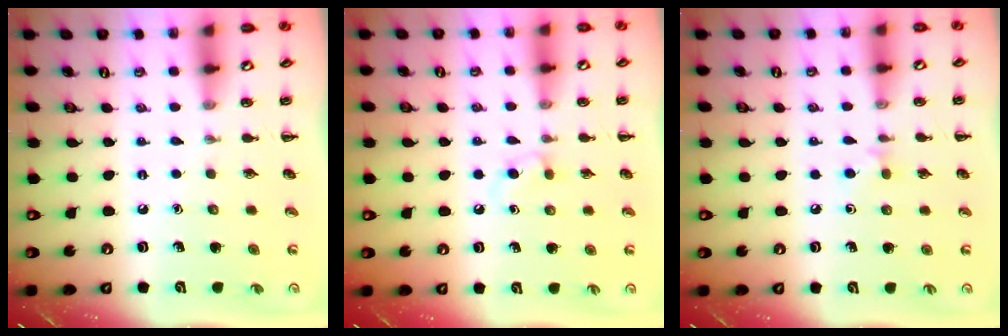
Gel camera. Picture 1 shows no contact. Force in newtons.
{"total": 2.9, "press": 2.6, "slide": 1.3}
{"total": 4.0, "press": 3.7, "slide": 1.6}